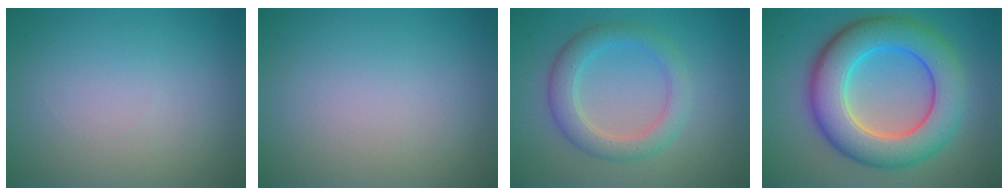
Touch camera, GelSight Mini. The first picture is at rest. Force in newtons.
{"total": 0.0}
{"total": 3.7, "press": 3.7, "slide": 0.1}
{"total": 9.8, "press": 9.8, "slide": 0.1}